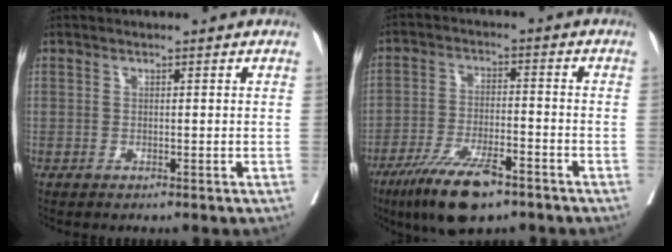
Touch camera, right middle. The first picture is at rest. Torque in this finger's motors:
{"motor_torque": [1.19, -0.95, 0.38, 0.09]}